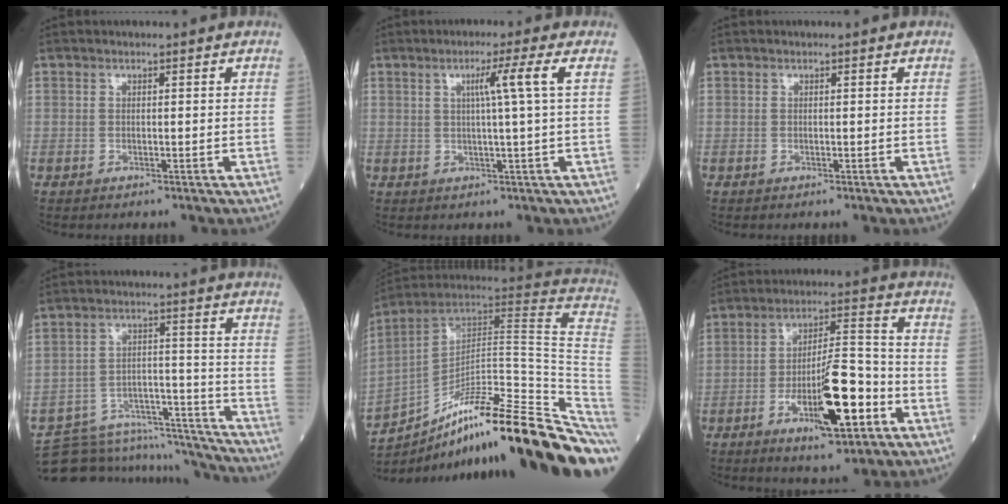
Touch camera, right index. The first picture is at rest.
{"total": 4.6, "force": [1.3, -1.6, 4.2], "torque": [-0.075, 0.002, 0.025]}
{"total": 0.0}
{"total": 15.9, "force": [-15.4, 3.2, 2.0], "torque": [-0.021, 0.047, -0.225]}
{"total": 28.4, "force": [-17.0, 4.1, 22.4], "torque": [-0.217, 0.037, -0.256]}
{"total": 12.7, "force": [-5.0, 2.6, 11.4], "torque": [-0.195, 0.003, -0.076]}